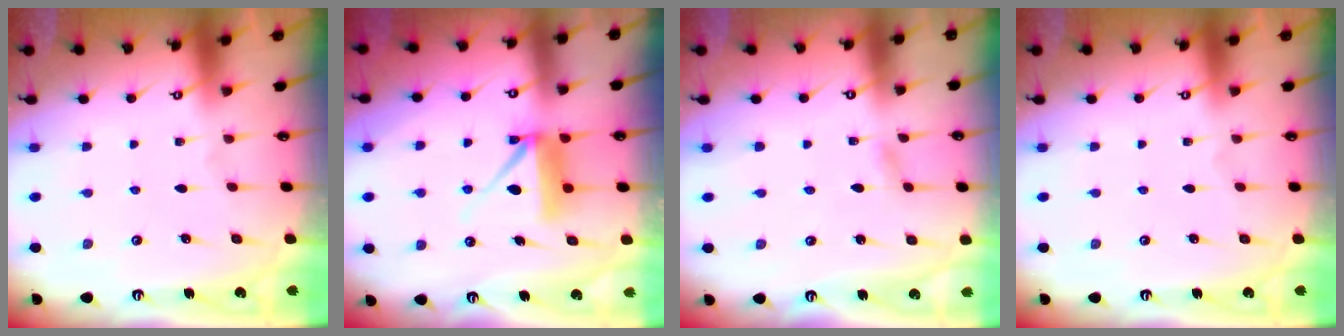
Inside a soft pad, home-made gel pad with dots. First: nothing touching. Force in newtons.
{"total": 9.0, "press": 9.0, "slide": 0.7}
{"total": 2.2, "press": 2.2, "slide": 0.3}
{"total": 0.0}